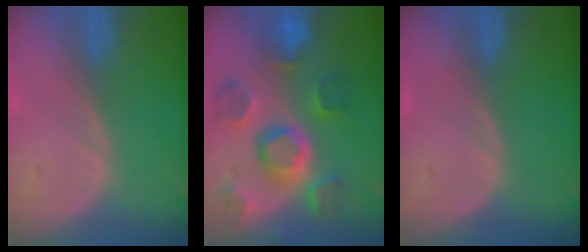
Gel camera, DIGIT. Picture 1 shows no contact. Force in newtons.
{"total": 11.3, "press": 10.1, "slide": 5.1}
{"total": 0.0}